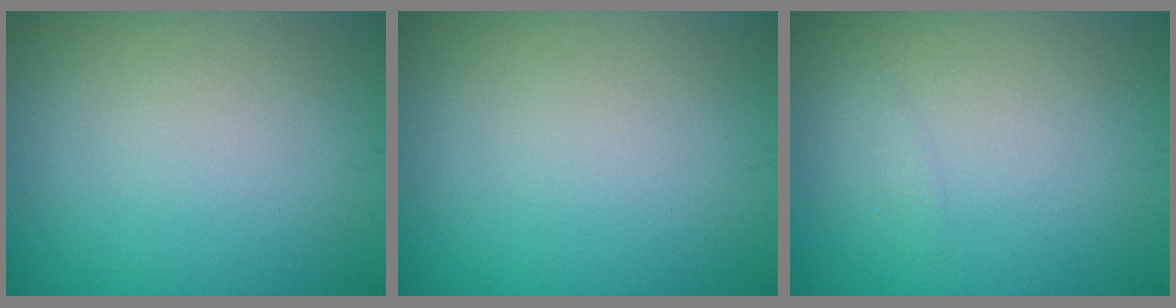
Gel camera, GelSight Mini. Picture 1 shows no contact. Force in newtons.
{"total": 0.0}
{"total": 0.6, "press": 0.6, "slide": 0.0}